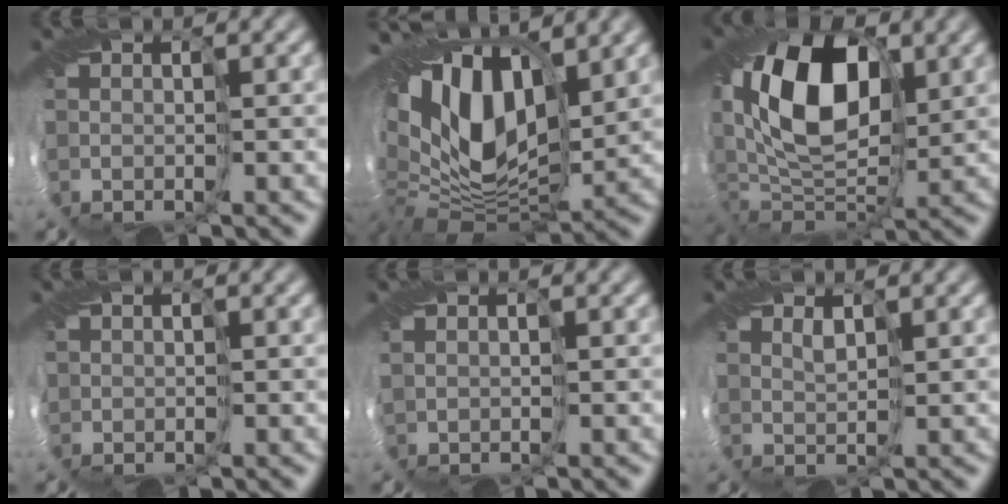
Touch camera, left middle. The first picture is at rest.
{"total": 15.9, "force": [3.4, 10.1, 11.8], "torque": [-0.234, -0.003, 0.073]}
{"total": 13.5, "force": [2.1, 8.2, 10.6], "torque": [-0.203, 0.009, 0.026]}
{"total": 0.7, "force": [0.1, 0.7, -0.2], "torque": [0.004, -0.001, 0.004]}
{"total": 0.0}
{"total": 0.7, "force": [0.5, 0.3, 0.3], "torque": [-0.008, 0.000, 0.010]}